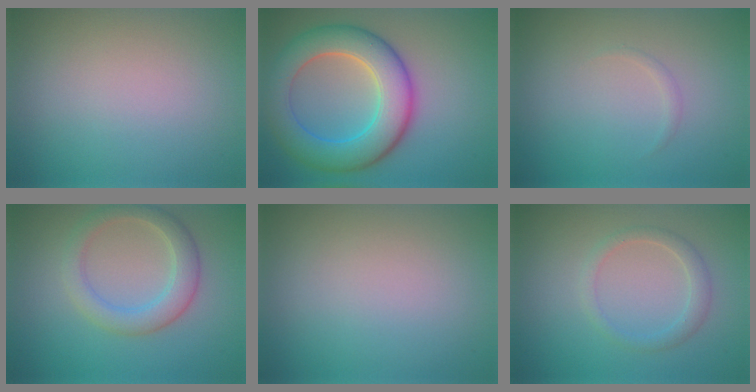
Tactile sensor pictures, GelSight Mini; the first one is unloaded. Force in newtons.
{"total": 8.3, "press": 8.3, "slide": 0.1}
{"total": 0.5, "press": 0.5, "slide": 0.0}
{"total": 3.6, "press": 3.6, "slide": 0.1}
{"total": 0.0}
{"total": 1.8, "press": 1.8, "slide": 0.1}